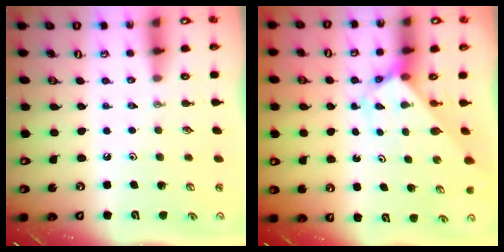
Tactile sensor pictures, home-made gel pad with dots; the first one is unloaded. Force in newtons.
{"total": 2.8, "press": 2.8, "slide": 0.1}